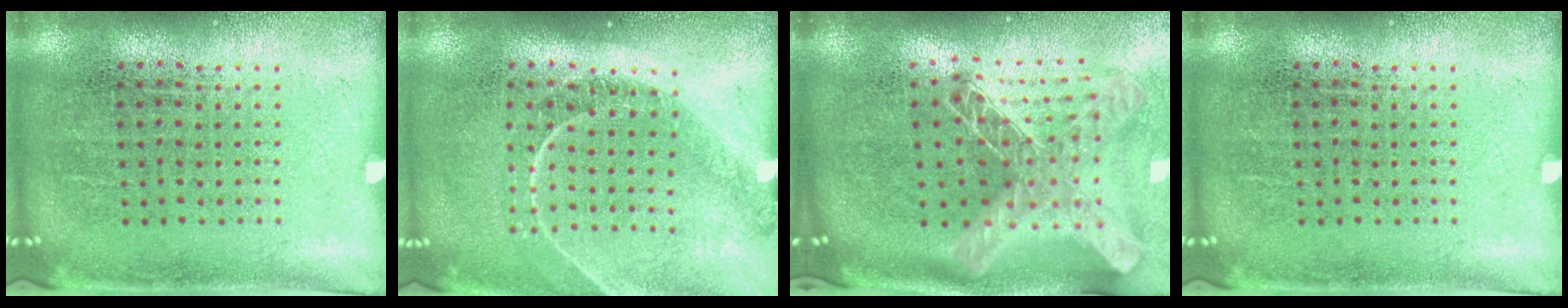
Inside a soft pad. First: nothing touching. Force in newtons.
{"total": 1.2, "press": 1.2, "slide": 0.2}
{"total": 2.8, "press": 2.0, "slide": 2.0}
{"total": 0.0}